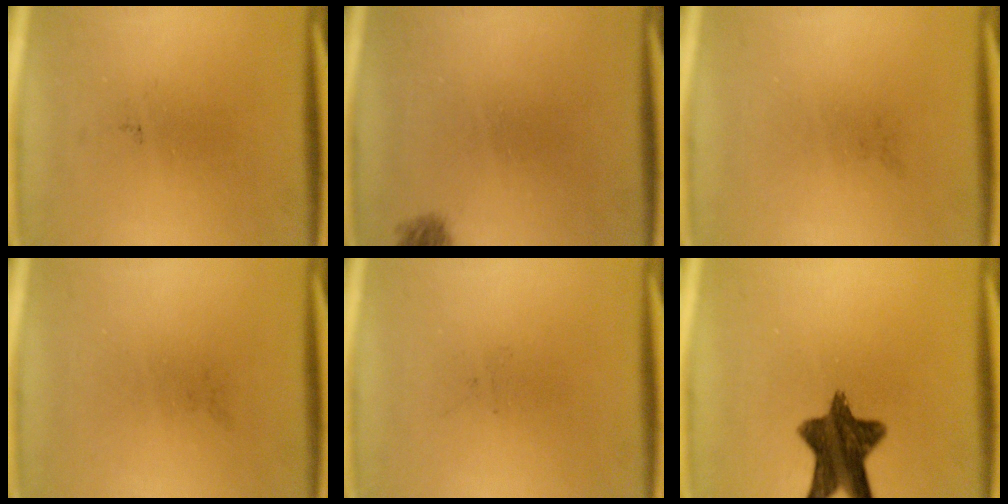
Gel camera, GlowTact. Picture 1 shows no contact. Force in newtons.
{"total": 1.0}
{"total": 0.0}
{"total": 0.0}
{"total": 0.0}
{"total": 11.3}